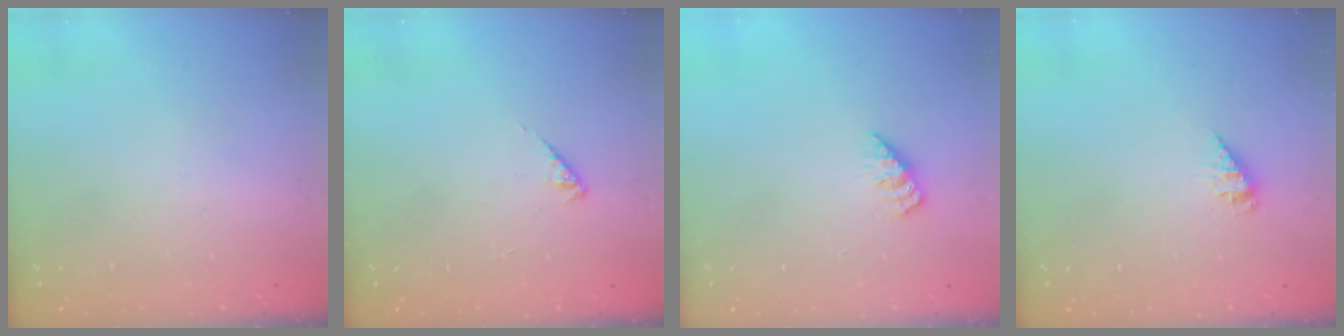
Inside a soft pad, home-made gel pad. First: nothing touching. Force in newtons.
{"total": 2.0, "press": 1.9, "slide": 0.5}
{"total": 1.6, "press": 1.6, "slide": 0.3}
{"total": 2.1, "press": 2.1, "slide": 0.2}